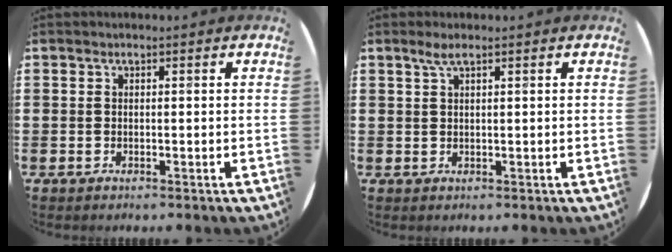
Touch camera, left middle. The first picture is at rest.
{"total": 1.8, "force": [1.0, 0.1, 1.5], "torque": [-0.031, 0.002, 0.018]}